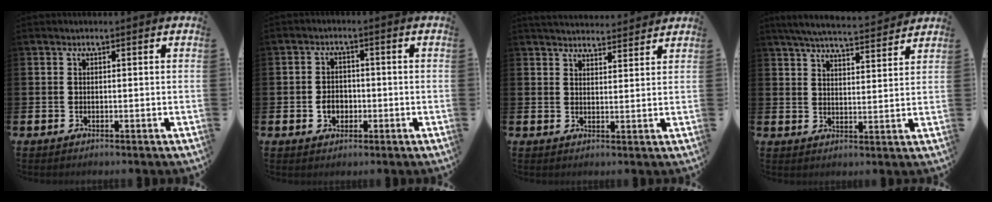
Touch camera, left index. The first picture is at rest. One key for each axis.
{"total": 3.0, "fx": -0.8, "fy": 2.3, "fz": 1.6, "tx": -0.020, "ty": -0.002, "tz": -0.022}
{"total": 3.9, "fx": 3.9, "fy": 0.5, "fz": 0.1, "tx": -0.008, "ty": -0.020, "tz": 0.072}
{"total": 6.2, "fx": 6.0, "fy": 0.5, "fz": 1.5, "tx": -0.044, "ty": -0.034, "tz": 0.106}